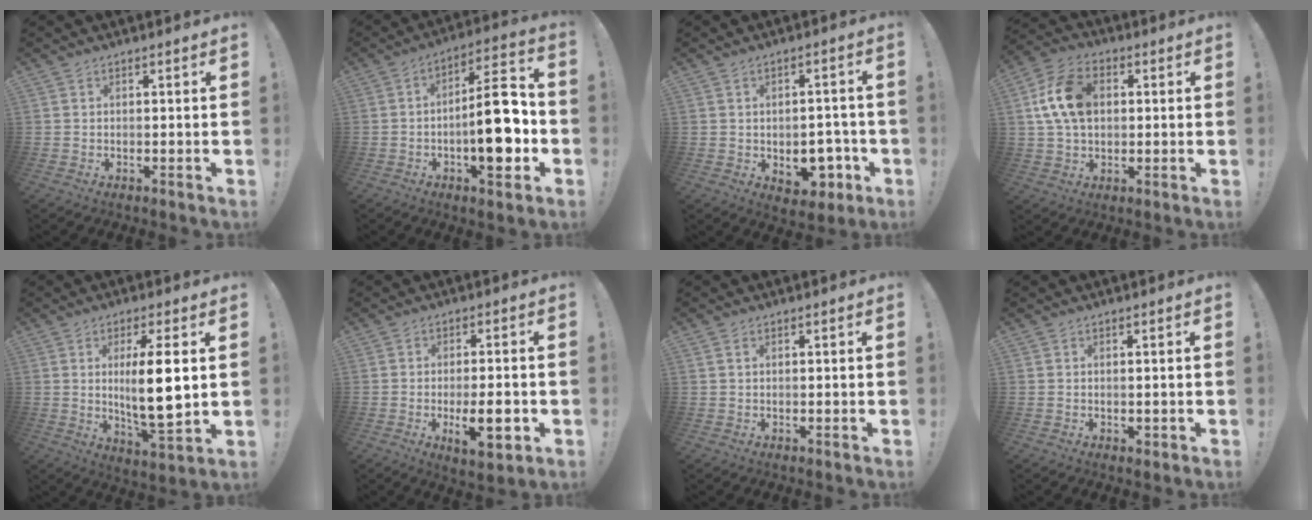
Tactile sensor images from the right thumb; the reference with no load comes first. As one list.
[{"total": 16.5, "force": [-3.8, 5.7, 15.0], "torque": [-0.226, 0.022, -0.061]}, {"total": 9.4, "force": [-3.3, 6.5, 5.9], "torque": [-0.060, 0.027, -0.045]}, {"total": 14.4, "force": [2.6, 9.9, 10.1], "torque": [-0.180, 0.010, 0.053]}, {"total": 12.9, "force": [1.7, 2.7, 12.5], "torque": [-0.219, -0.022, 0.014]}, {"total": 10.3, "force": [-2.6, 3.0, 9.5], "torque": [-0.150, 0.001, -0.041]}, {"total": 1.0, "force": [0.5, 0.5, 0.7], "torque": [-0.007, -0.003, 0.007]}, {"total": 0.7, "force": [0.1, 0.5, 0.5], "torque": [-0.008, 0.002, 0.002]}]